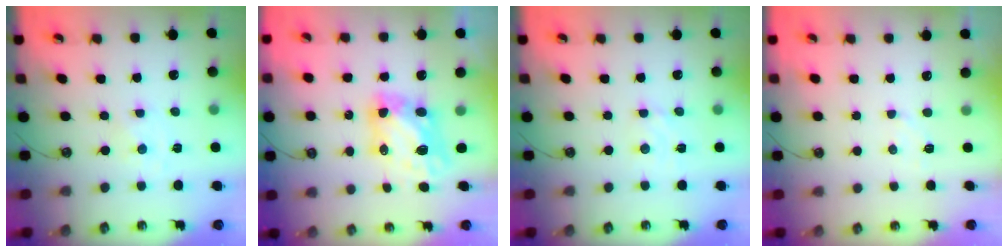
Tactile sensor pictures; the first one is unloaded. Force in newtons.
{"total": 7.4, "press": 7.3, "slide": 0.6}
{"total": 2.5, "press": 2.5, "slide": 0.3}
{"total": 2.9, "press": 2.9, "slide": 0.4}